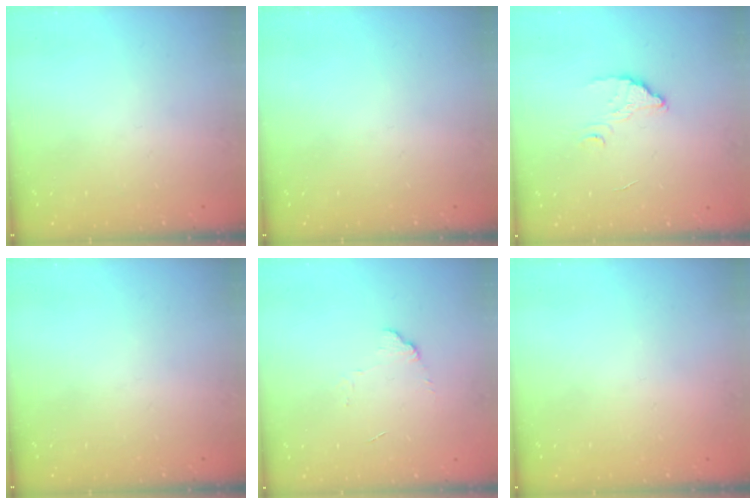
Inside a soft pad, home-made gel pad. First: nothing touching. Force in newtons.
{"total": 0.0}
{"total": 3.6, "press": 3.6, "slide": 0.2}
{"total": 0.0}
{"total": 6.1, "press": 6.1, "slide": 0.5}
{"total": 2.3, "press": 2.3, "slide": 0.1}